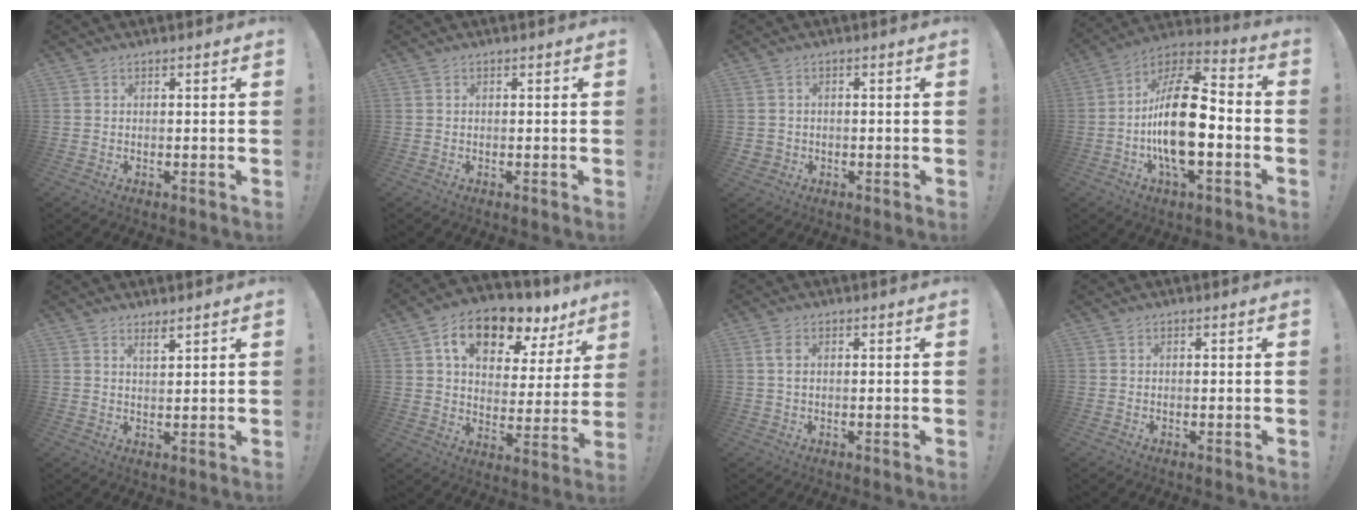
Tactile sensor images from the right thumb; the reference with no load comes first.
{"total": 0.0}
{"total": 2.1, "force": [-0.1, 2.0, 0.6], "torque": [-0.008, 0.002, -0.002]}
{"total": 22.3, "force": [-3.8, 10.0, 19.5], "torque": [-0.358, 0.026, -0.061]}
{"total": 2.8, "force": [2.4, 0.4, 1.3], "torque": [-0.019, -0.015, 0.042]}
{"total": 14.4, "force": [8.4, 8.0, 8.6], "torque": [-0.131, -0.042, 0.146]}
{"total": 2.6, "force": [0.8, 1.4, 2.0], "torque": [-0.037, 0.004, 0.012]}
{"total": 0.0}